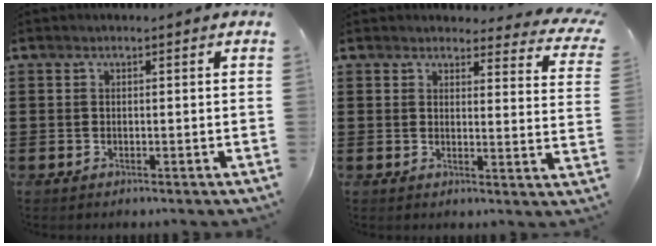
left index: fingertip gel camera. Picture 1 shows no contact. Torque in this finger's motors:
{"motor_torque": [0.91, -0.48, 0.07, -0.01]}